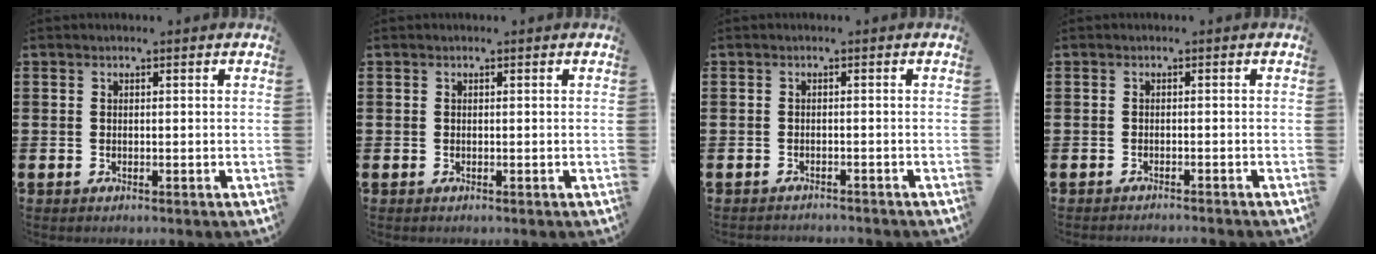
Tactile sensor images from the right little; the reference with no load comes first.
{"total": 0.0}
{"total": 0.9, "force": [-0.9, 0.0, -0.1], "torque": [0.000, 0.001, -0.018]}
{"total": 0.8, "force": [-0.7, -0.2, 0.0], "torque": [0.001, 0.000, -0.015]}